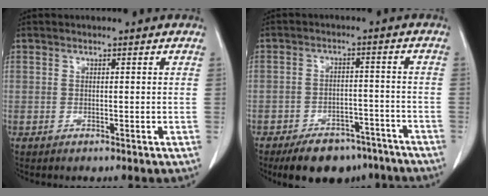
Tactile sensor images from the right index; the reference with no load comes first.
{"total": 11.8, "force": [-9.2, 5.8, 4.5], "torque": [-0.051, 0.011, -0.130]}